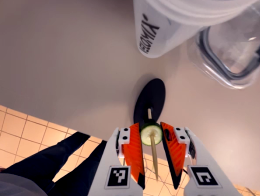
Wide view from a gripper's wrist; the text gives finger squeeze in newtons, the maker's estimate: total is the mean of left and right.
{"total": 8.3, "left": 8.1, "right": 8.5}